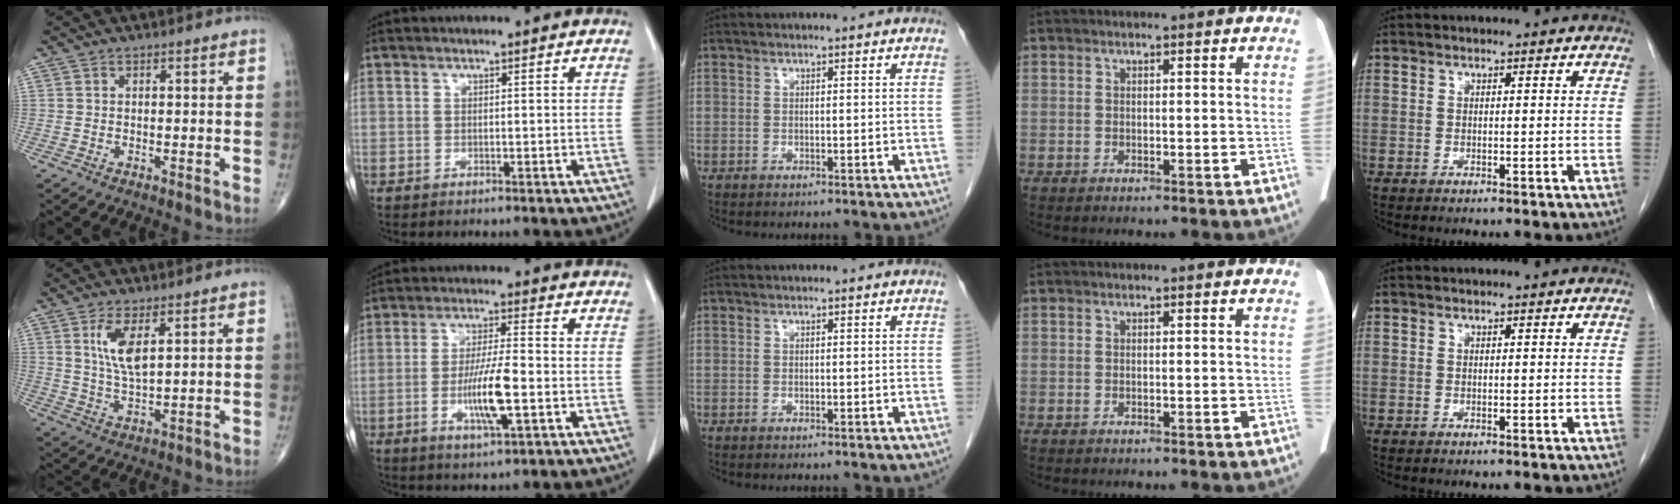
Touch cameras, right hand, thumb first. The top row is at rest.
{"thumb": {"total": 6.9, "force": [2.6, 2.4, 5.9], "torque": [-0.114, -0.015, 0.060]}, "index": {"total": 8.6, "force": [-2.3, 0.9, 8.2], "torque": [-0.154, -0.007, -0.043]}}